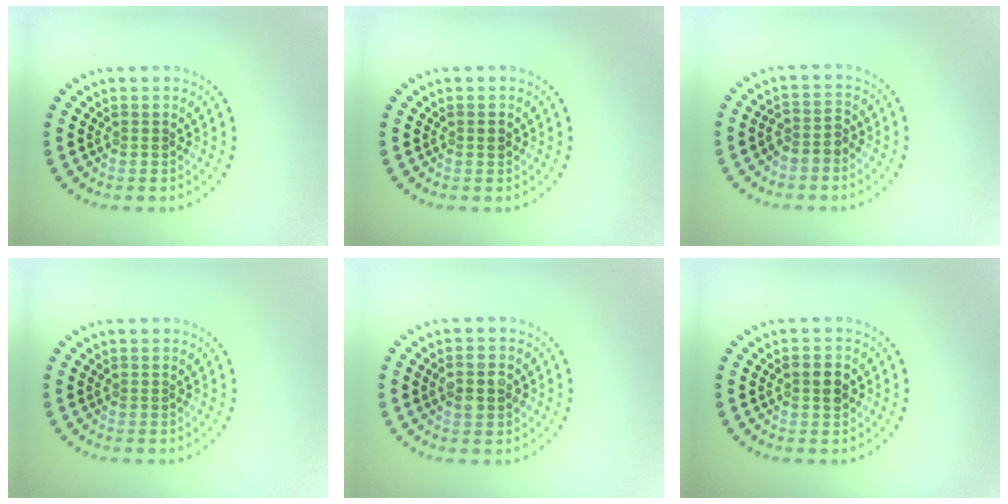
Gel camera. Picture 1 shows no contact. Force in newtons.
{"total": 0.8, "press": 0.8, "slide": 0.1}
{"total": 1.9, "press": 1.5, "slide": 1.0}
{"total": 0.0}
{"total": 2.8, "press": 2.8, "slide": 0.2}
{"total": 2.5, "press": 2.5, "slide": 0.2}